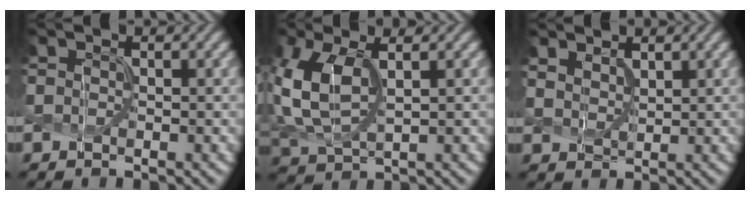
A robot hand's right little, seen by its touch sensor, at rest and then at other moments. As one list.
[{"total": 6.8, "force": [1.5, 3.5, 5.7], "torque": [-0.147, 0.004, 0.033]}, {"total": 1.9, "force": [1.6, 0.7, 0.7], "torque": [-0.023, -0.001, 0.037]}]